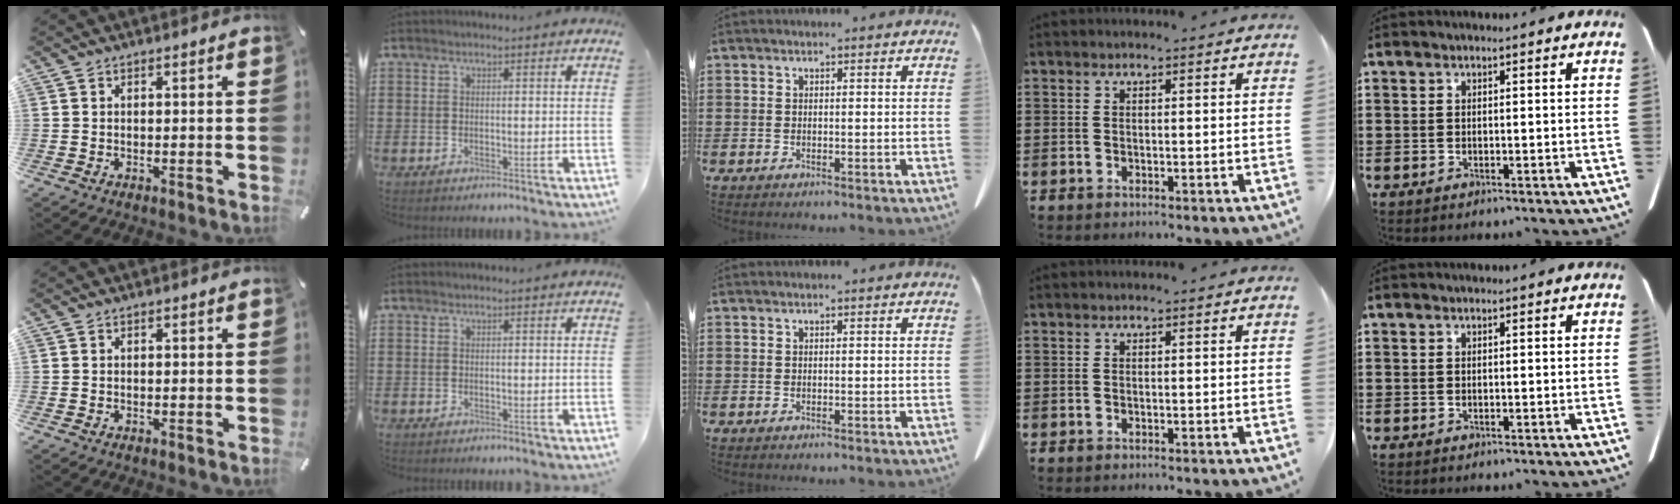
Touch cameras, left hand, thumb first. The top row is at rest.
{}